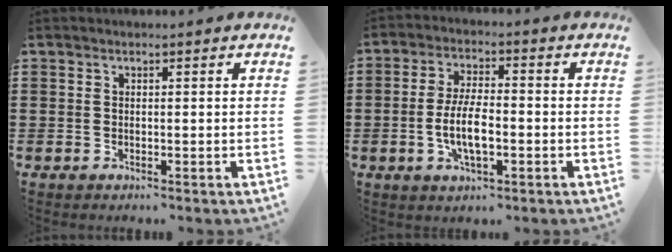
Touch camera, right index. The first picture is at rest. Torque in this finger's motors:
{"motor_torque": [1.87, 0.27, 0.74, 0.21]}